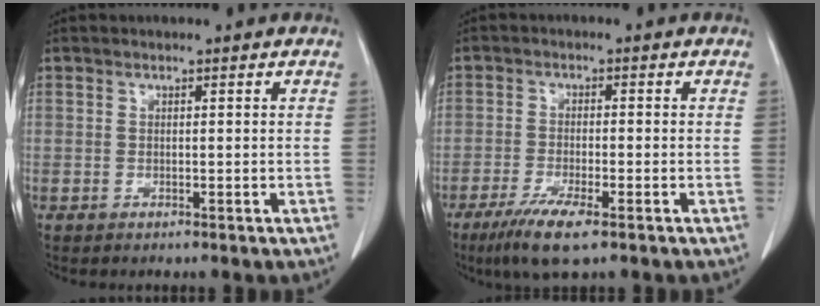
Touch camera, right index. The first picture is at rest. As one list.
[{"total": 6.6, "force": [-4.0, 0.8, 5.1], "torque": [-0.100, -0.016, -0.070]}]